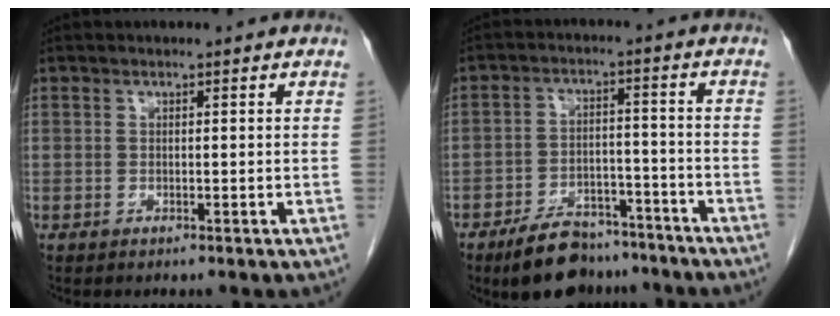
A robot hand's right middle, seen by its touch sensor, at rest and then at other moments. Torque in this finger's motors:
{"motor_torque": [1.03, -1.11, 0.53, 0.09]}